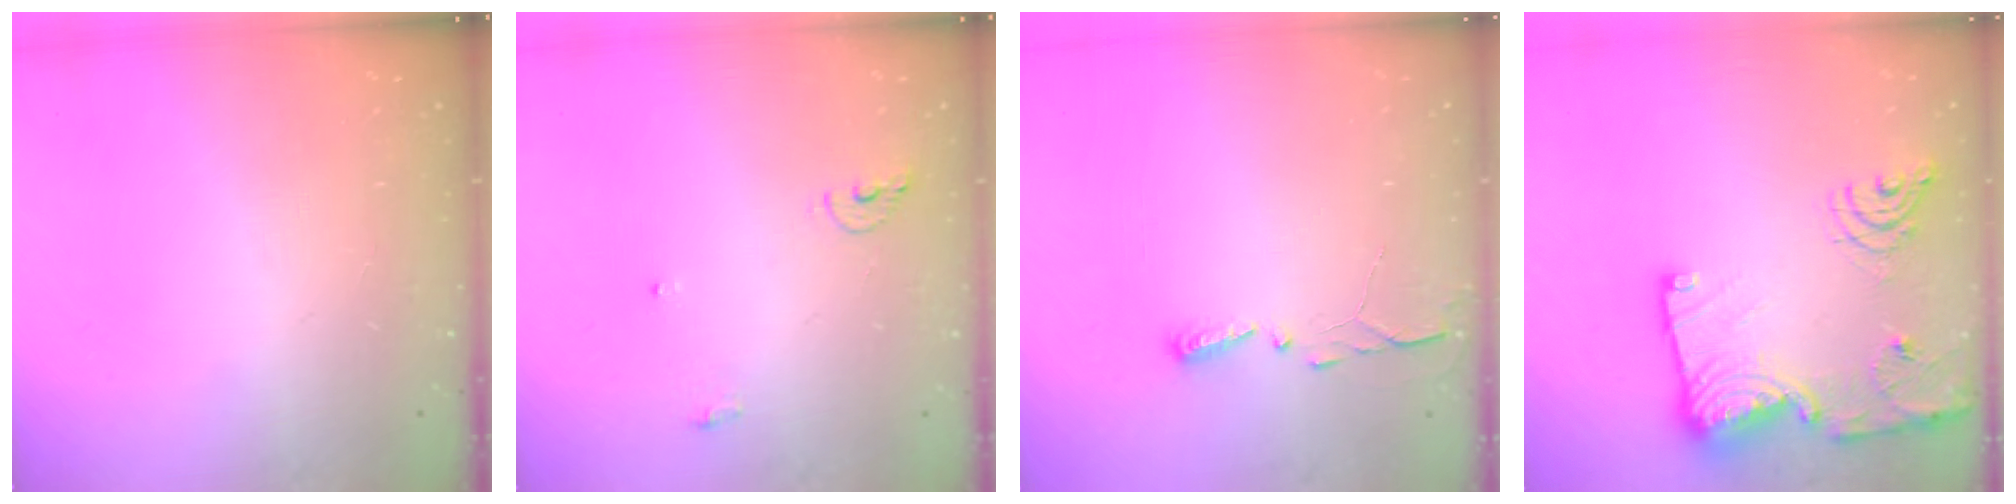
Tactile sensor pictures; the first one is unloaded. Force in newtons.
{"total": 6.3, "press": 6.3, "slide": 0.3}
{"total": 2.9, "press": 2.9, "slide": 0.4}
{"total": 19.2, "press": 19.2, "slide": 1.7}